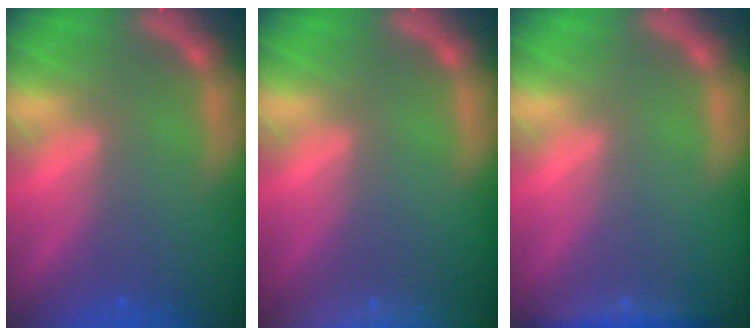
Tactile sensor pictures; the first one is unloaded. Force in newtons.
{"total": 9.5}
{"total": 2.4}